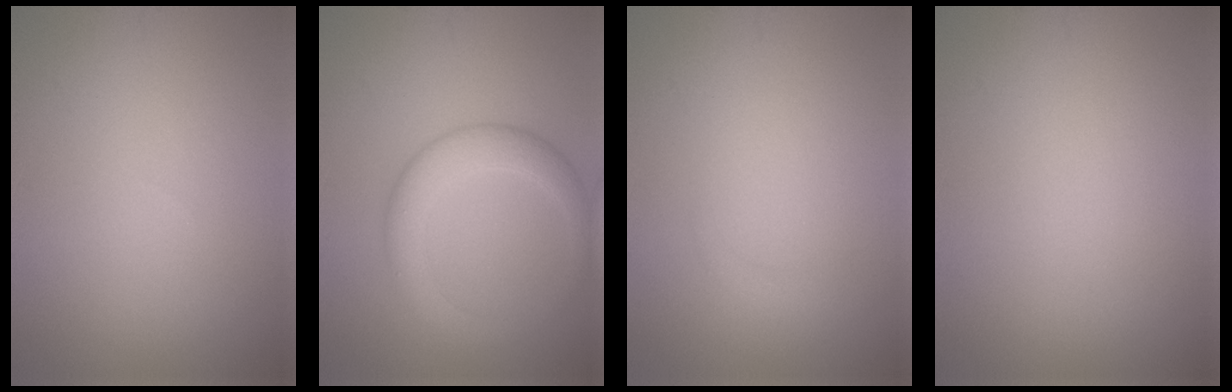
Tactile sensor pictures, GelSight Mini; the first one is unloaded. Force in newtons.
{"total": 4.3, "press": 4.3, "slide": 0.3}
{"total": 0.7, "press": 0.7, "slide": 0.1}
{"total": 0.0}